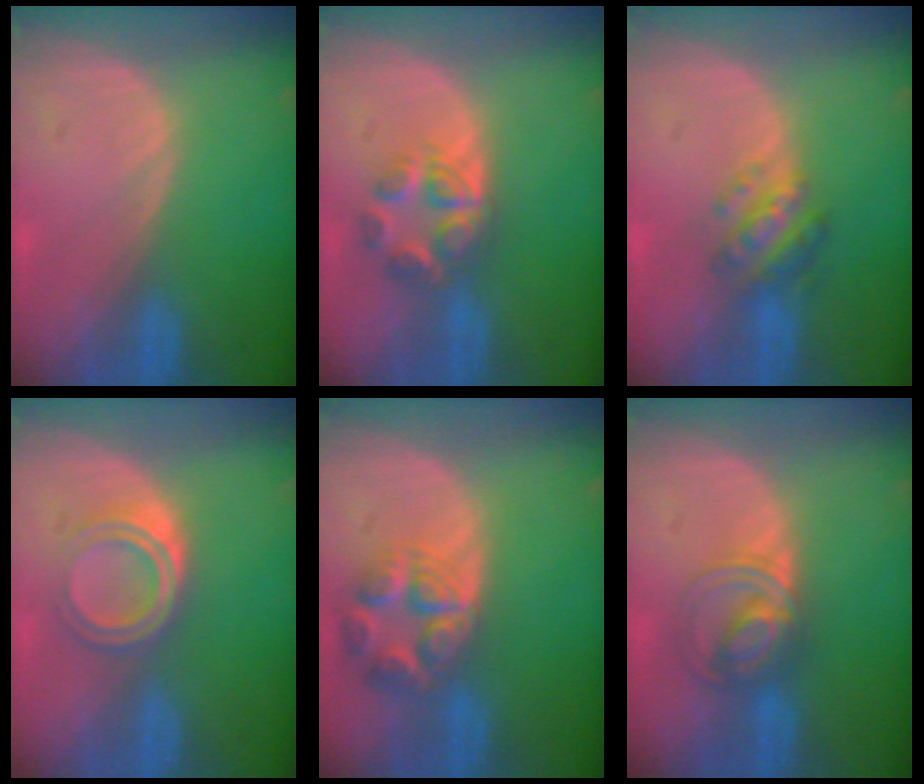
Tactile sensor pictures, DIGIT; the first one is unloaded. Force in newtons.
{"total": 5.9, "press": 5.5, "slide": 2.2}
{"total": 5.2, "press": 5.0, "slide": 1.5}
{"total": 5.3, "press": 4.5, "slide": 2.6}
{"total": 7.6, "press": 6.7, "slide": 3.6}
{"total": 5.8, "press": 5.8, "slide": 0.3}